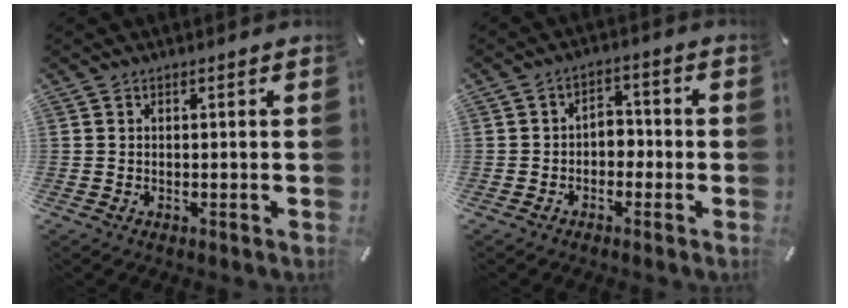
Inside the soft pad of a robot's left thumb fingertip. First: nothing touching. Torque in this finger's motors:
{"motor_torque": [0.57, 0.97, 0.49, 0.00, 0.04]}